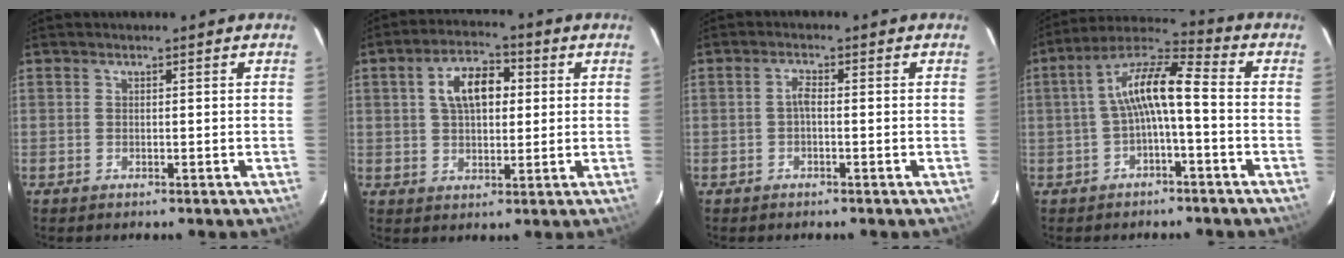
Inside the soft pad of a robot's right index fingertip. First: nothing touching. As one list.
[{"total": 8.8, "force": [2.0, 5.0, 6.9], "torque": [-0.120, 0.024, 0.035]}, {"total": 1.6, "force": [-0.5, 0.5, 1.4], "torque": [-0.028, 0.007, -0.010]}, {"total": 9.3, "force": [-1.4, 2.1, 9.0], "torque": [-0.186, 0.025, -0.028]}]